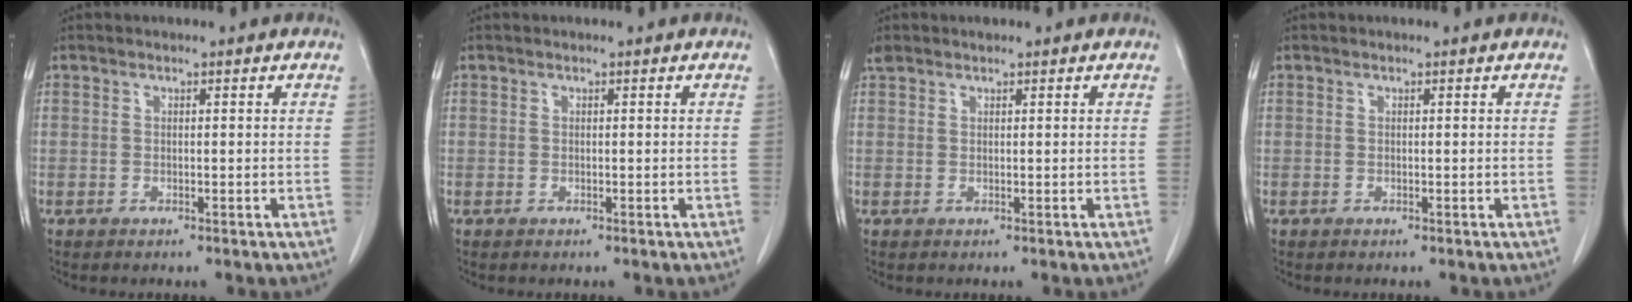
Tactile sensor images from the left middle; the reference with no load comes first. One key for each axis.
{"total": 0.0}
{"total": 1.3, "fx": 1.1, "fy": 0.5, "fz": 0.3, "tx": -0.015, "ty": 0.017, "tz": 0.024}
{"total": 0.0}